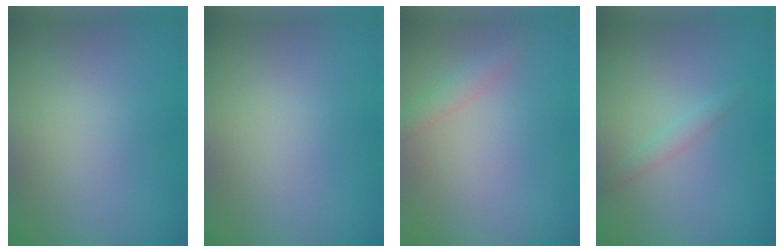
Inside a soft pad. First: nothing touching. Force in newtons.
{"total": 0.0}
{"total": 1.3, "press": 1.3, "slide": 0.1}
{"total": 1.1, "press": 1.1, "slide": 0.0}